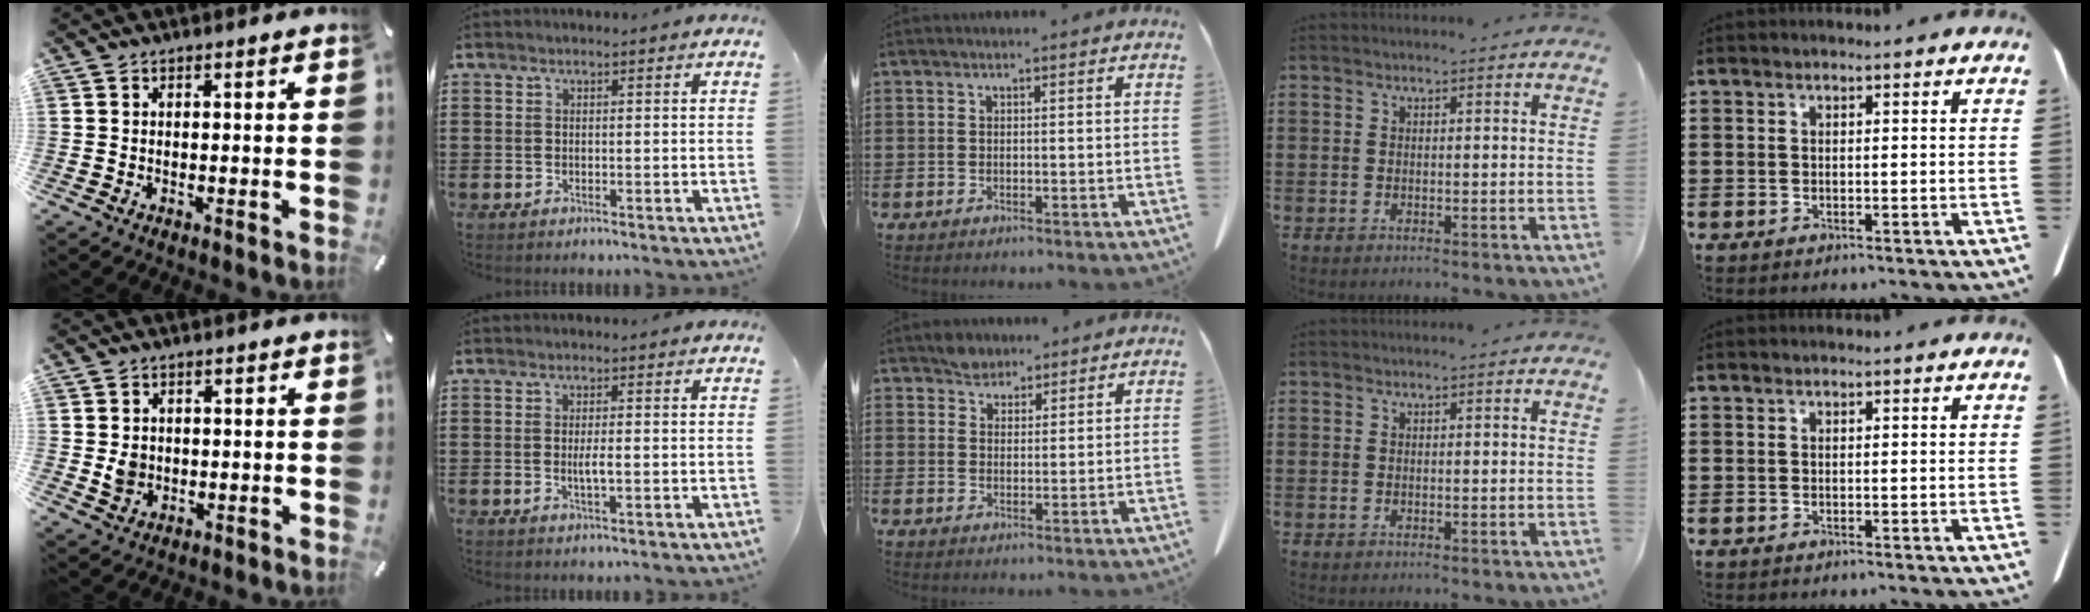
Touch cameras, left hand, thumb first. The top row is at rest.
{"thumb": {"total": 3.8, "force": [-0.1, 3.4, 1.5], "torque": [-0.020, -0.004, -0.004]}, "index": {"total": 2.3, "force": [-0.3, 0.4, 2.3], "torque": [-0.048, -0.005, -0.008]}, "middle": {"total": 3.1, "force": [2.8, 1.4, 0.3], "torque": [-0.014, 0.002, 0.056]}}